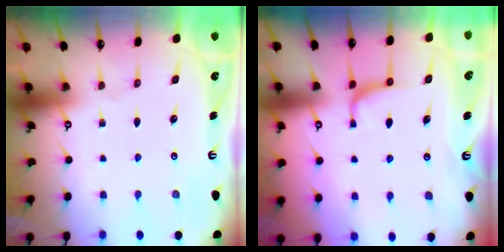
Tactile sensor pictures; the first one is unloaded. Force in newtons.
{"total": 0.8, "press": 0.6, "slide": 0.6}